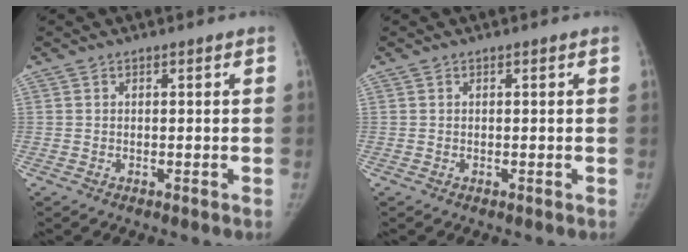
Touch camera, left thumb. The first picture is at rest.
{"total": 0.0}